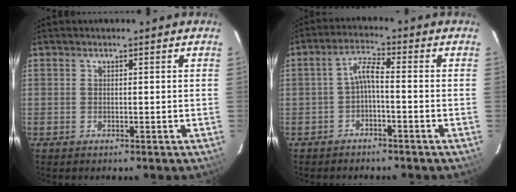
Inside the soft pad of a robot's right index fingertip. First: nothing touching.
{"total": 3.6, "force": [-1.6, 0.6, 3.1], "torque": [-0.071, 0.012, -0.031]}